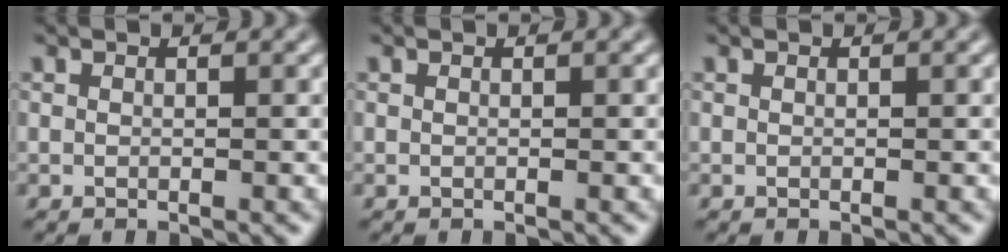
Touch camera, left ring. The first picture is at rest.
{"total": 0.0}
{"total": 0.0}